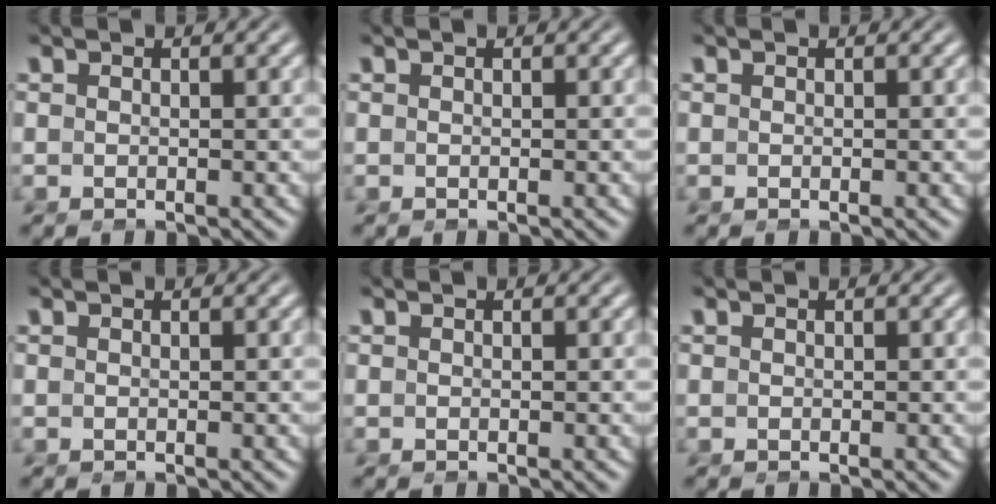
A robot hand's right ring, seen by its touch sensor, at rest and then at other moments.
{"total": 0.0}
{"total": 0.0}
{"total": 0.0}
{"total": 0.0}
{"total": 0.0}